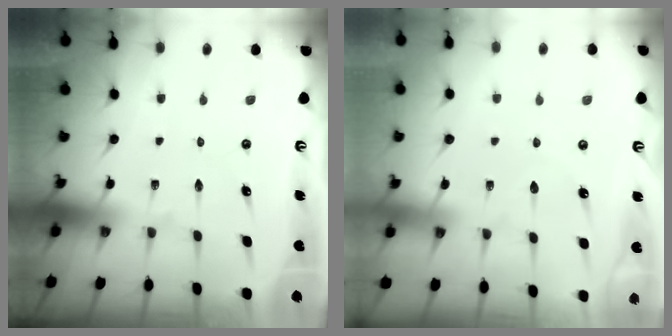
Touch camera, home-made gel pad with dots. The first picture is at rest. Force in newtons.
{"total": 2.6, "press": 2.6, "slide": 0.3}